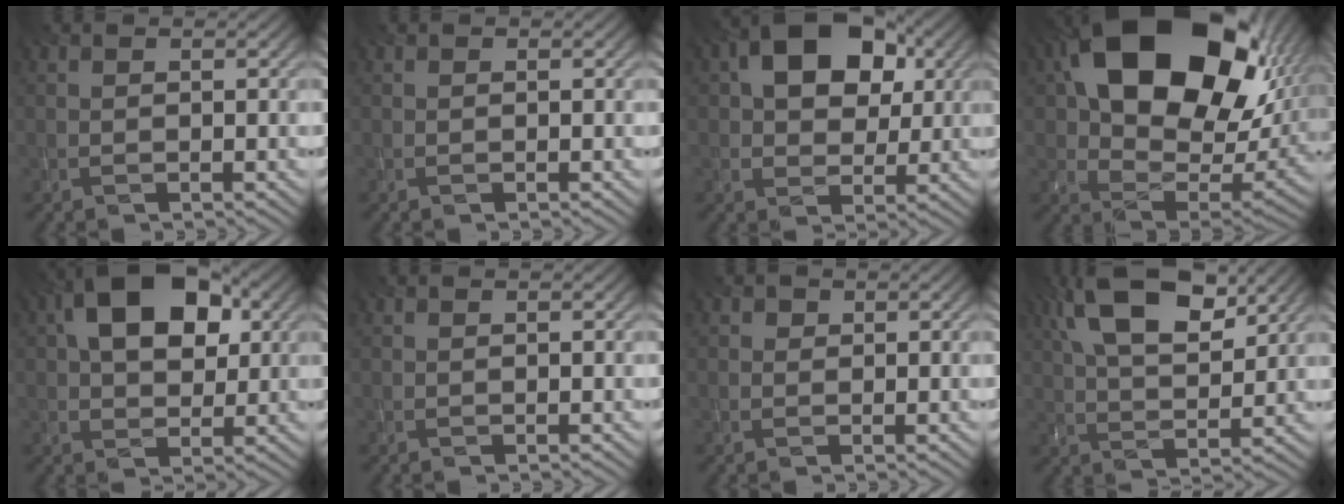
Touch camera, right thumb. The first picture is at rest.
{"total": 0.0}
{"total": 10.7, "force": [3.7, 7.4, 6.9], "torque": [-0.126, 0.018, 0.052]}
{"total": 21.8, "force": [8.3, 14.1, 14.4], "torque": [-0.279, 0.000, 0.177]}
{"total": 11.3, "force": [3.6, 7.1, 8.1], "torque": [-0.141, 0.024, 0.051]}
{"total": 0.0}
{"total": 1.0, "force": [0.3, 0.9, 0.2], "torque": [-0.002, -0.002, 0.001]}
{"total": 13.3, "force": [6.7, 5.8, 9.9], "torque": [-0.201, 0.021, 0.113]}